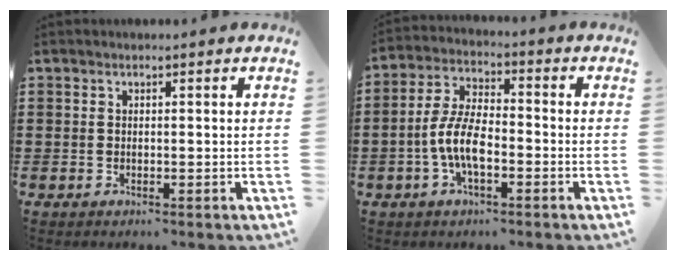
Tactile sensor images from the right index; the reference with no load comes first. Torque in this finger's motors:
{"motor_torque": [1.53, -0.61, 0.97, 0.21]}